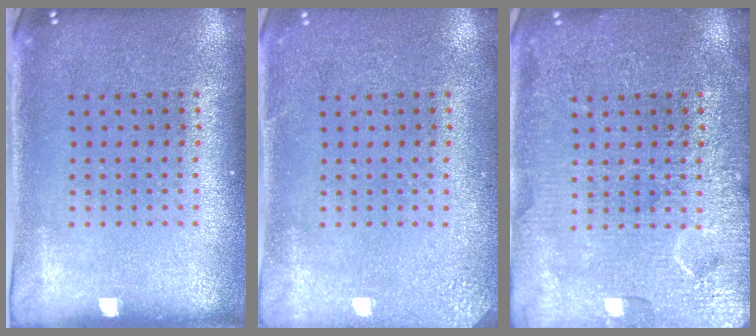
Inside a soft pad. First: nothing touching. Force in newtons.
{"total": 2.4, "press": 2.4, "slide": 0.3}
{"total": 5.8, "press": 5.7, "slide": 0.8}